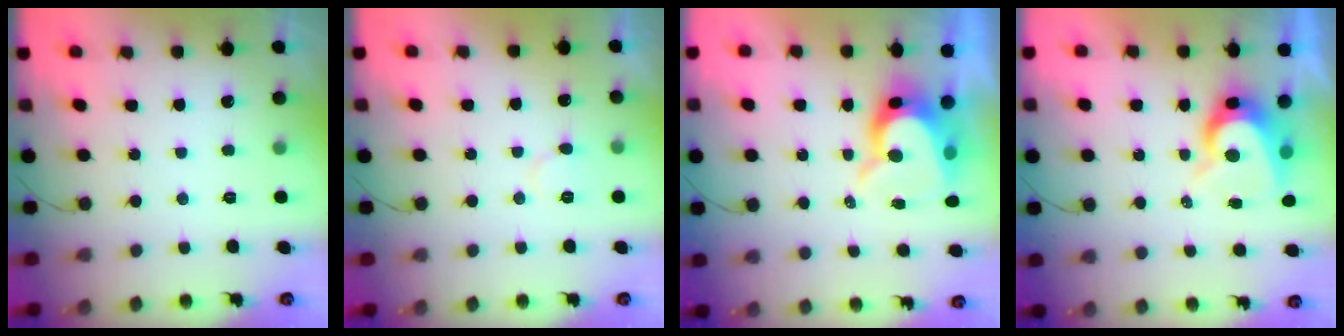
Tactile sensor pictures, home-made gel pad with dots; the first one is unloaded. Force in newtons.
{"total": 5.6, "press": 5.5, "slide": 0.5}
{"total": 9.6, "press": 9.6, "slide": 0.8}
{"total": 8.4, "press": 8.3, "slide": 0.6}